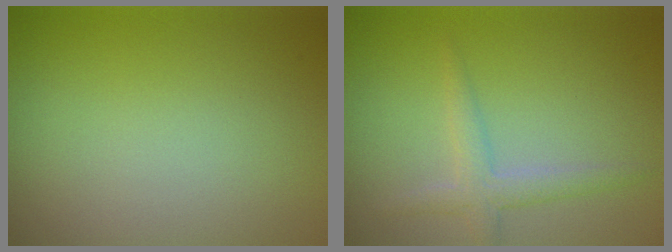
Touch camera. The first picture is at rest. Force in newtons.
{"total": 2.2, "press": 2.2, "slide": 0.0}